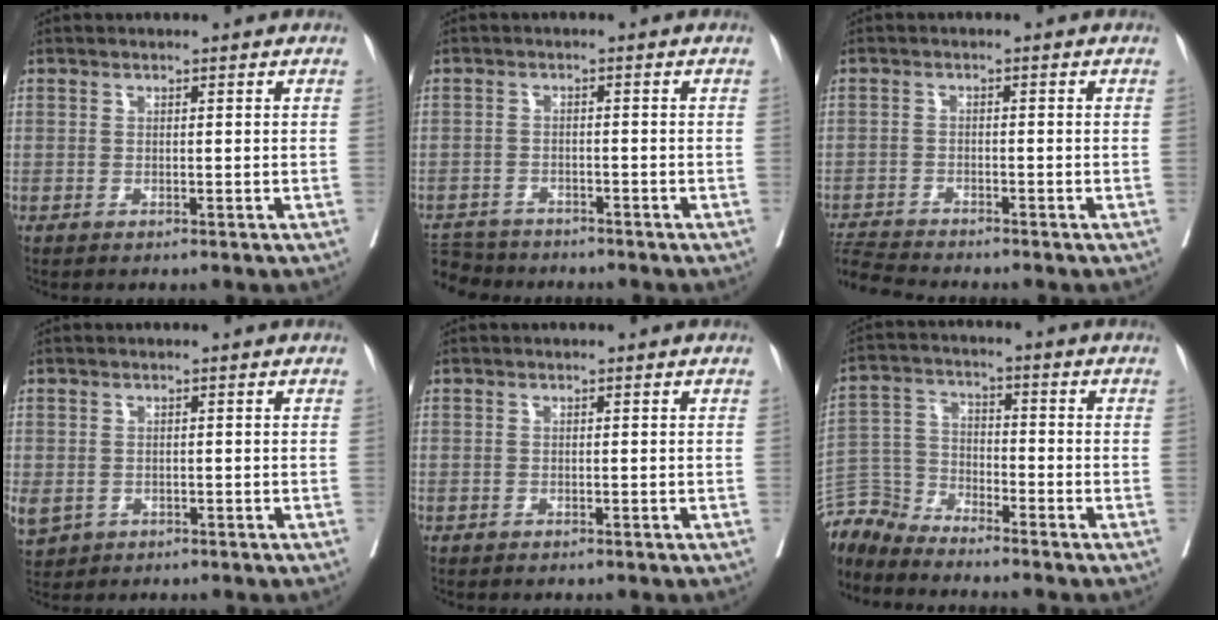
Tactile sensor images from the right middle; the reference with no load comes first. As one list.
[{"total": 6.6, "force": [-6.2, 2.1, 0.4], "torque": [-0.013, -0.003, -0.105]}, {"total": 4.7, "force": [-4.6, -0.8, 0.2], "torque": [-0.010, -0.015, -0.088]}, {"total": 5.6, "force": [-2.0, 4.8, 2.1], "torque": [-0.064, -0.007, -0.024]}, {"total": 0.0}, {"total": 6.2, "force": [-6.2, 0.2, -0.9], "torque": [0.009, 0.006, -0.125]}]